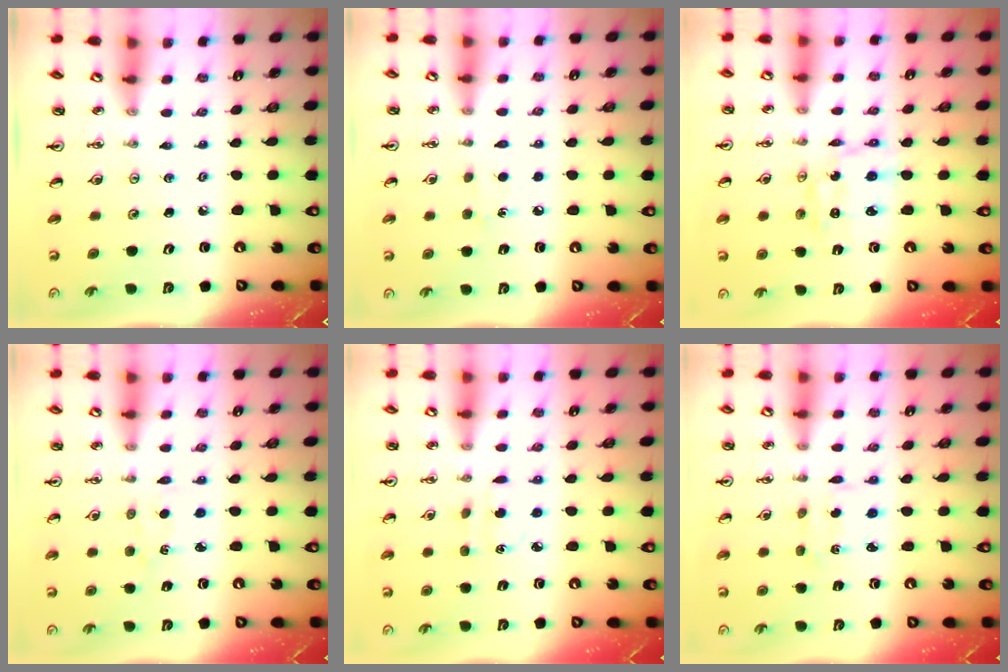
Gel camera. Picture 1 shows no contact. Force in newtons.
{"total": 6.2, "press": 6.1, "slide": 0.7}
{"total": 5.3, "press": 5.3, "slide": 0.5}
{"total": 2.3, "press": 2.3, "slide": 0.3}
{"total": 3.2, "press": 3.1, "slide": 0.9}
{"total": 2.7, "press": 2.7, "slide": 0.5}